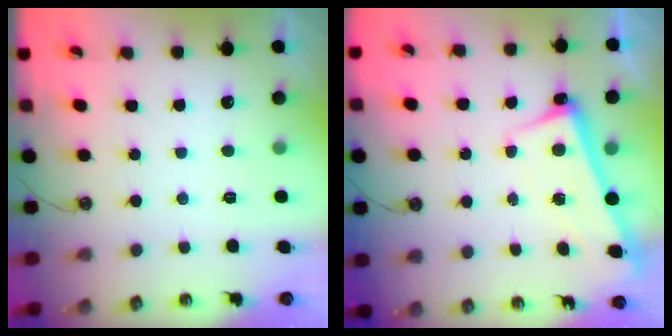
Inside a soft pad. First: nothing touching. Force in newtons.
{"total": 2.6, "press": 2.4, "slide": 0.9}